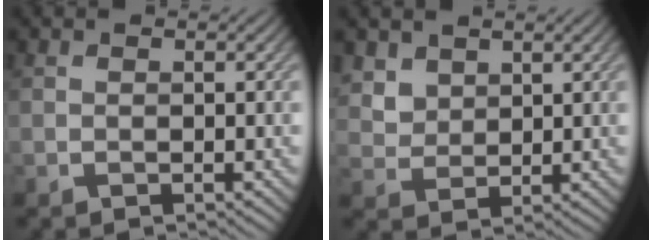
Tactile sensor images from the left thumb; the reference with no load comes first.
{"total": 4.1, "force": [2.6, 2.7, 1.5], "torque": [-0.052, -0.013, 0.063]}